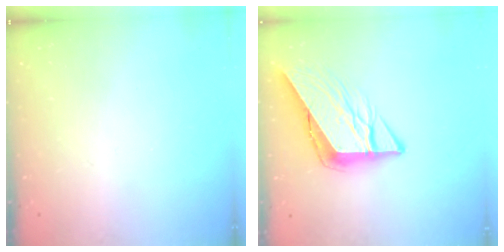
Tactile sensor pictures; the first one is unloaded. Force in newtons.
{"total": 11.6, "press": 11.5, "slide": 1.4}